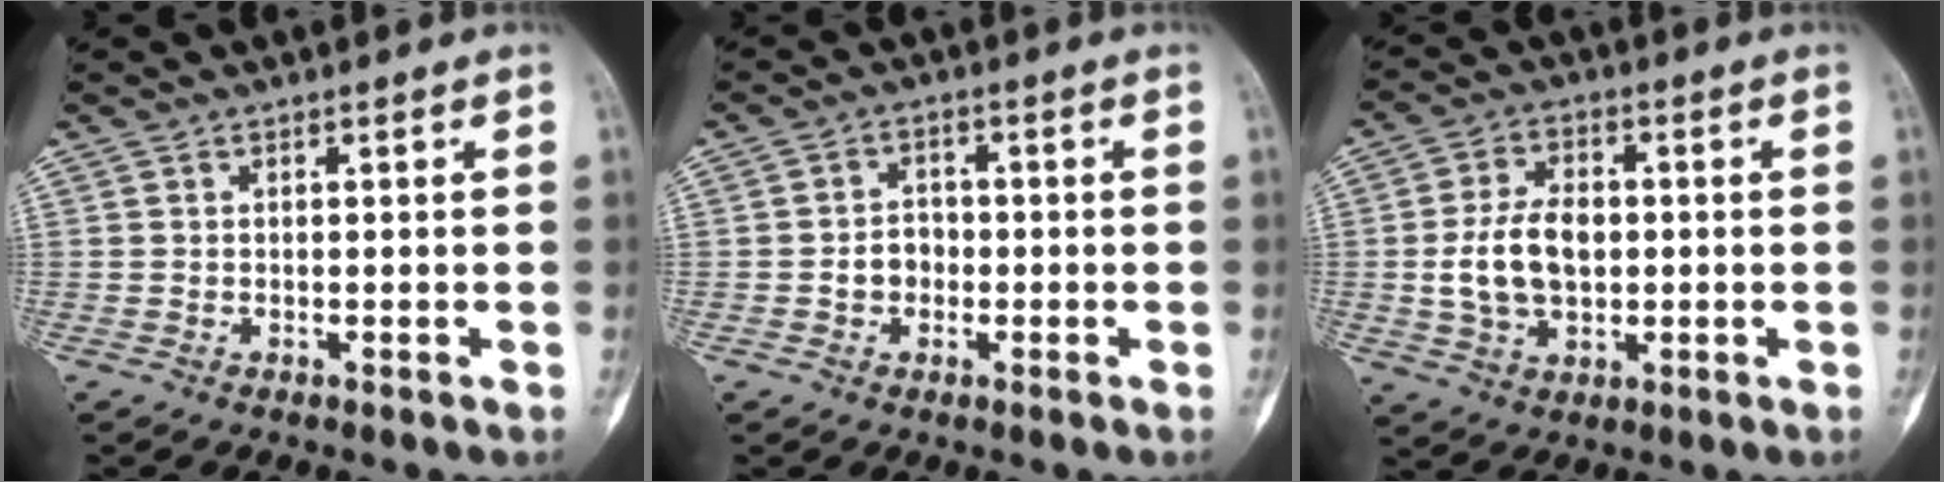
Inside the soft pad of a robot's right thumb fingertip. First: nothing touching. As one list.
[{"total": 3.9, "force": [-0.9, 3.2, 1.9], "torque": [-0.013, 0.015, -0.021]}, {"total": 10.8, "force": [-0.3, 7.2, 8.0], "torque": [-0.133, 0.011, -0.004]}]